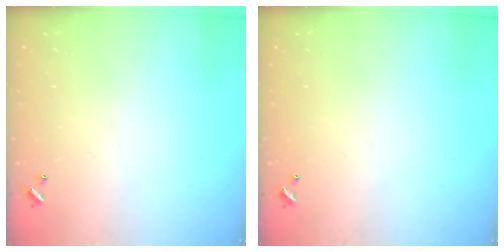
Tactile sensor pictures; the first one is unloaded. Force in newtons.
{"total": 0.0}